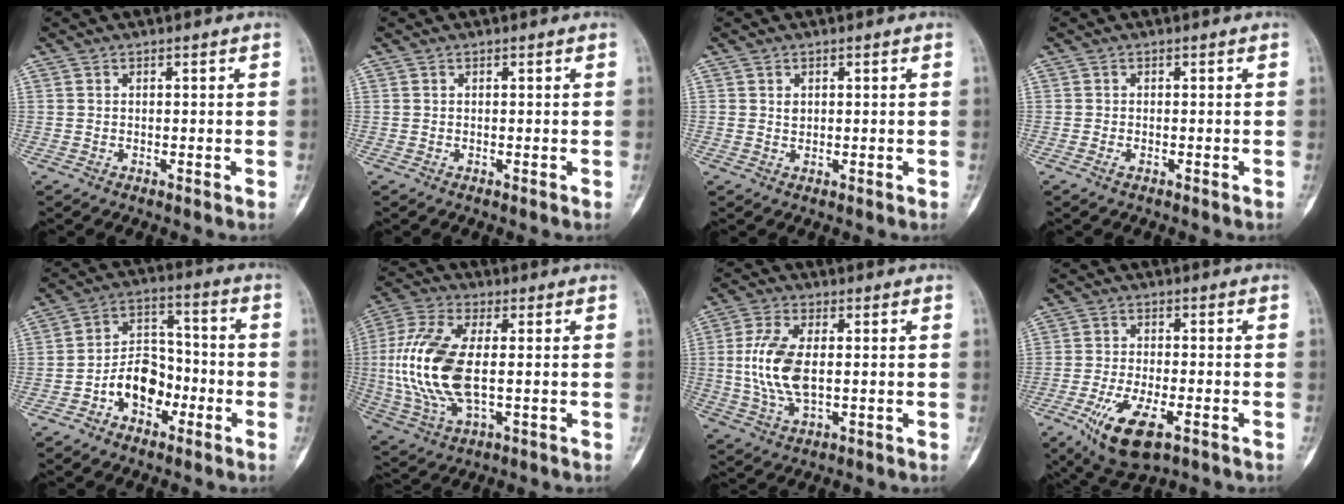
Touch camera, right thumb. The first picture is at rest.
{"total": 0.0}
{"total": 1.1, "force": [0.4, 0.9, 0.6], "torque": [0.001, 0.001, 0.007]}
{"total": 0.7, "force": [-0.4, 0.4, 0.3], "torque": [-0.012, 0.001, -0.007]}
{"total": 10.4, "force": [-4.0, 7.2, 6.3], "torque": [-0.077, 0.051, -0.075]}
{"total": 17.2, "force": [0.0, 8.3, 15.1], "torque": [-0.335, -0.001, 0.002]}
{"total": 10.9, "force": [0.4, 5.6, 9.3], "torque": [-0.198, 0.000, 0.009]}
{"total": 11.2, "force": [-5.1, 4.6, 8.8], "torque": [-0.170, 0.001, -0.080]}